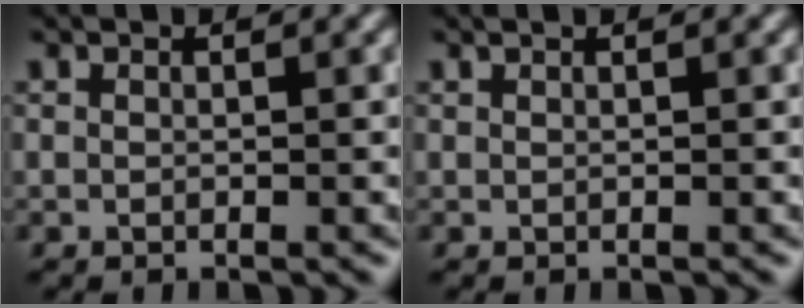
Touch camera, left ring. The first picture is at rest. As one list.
[{"total": 1.1, "force": [0.7, 0.5, 0.6], "torque": [0.000, 0.012, -0.009]}]